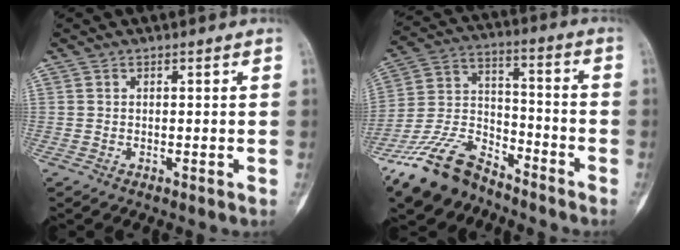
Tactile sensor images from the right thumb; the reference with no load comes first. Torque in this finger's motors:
{"motor_torque": [1.85, -0.02, 0.84, -1.44, 0.31]}